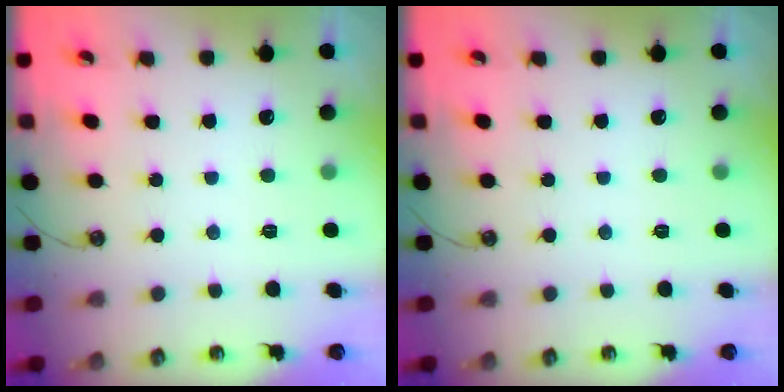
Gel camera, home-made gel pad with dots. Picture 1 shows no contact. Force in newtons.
{"total": 0.0}